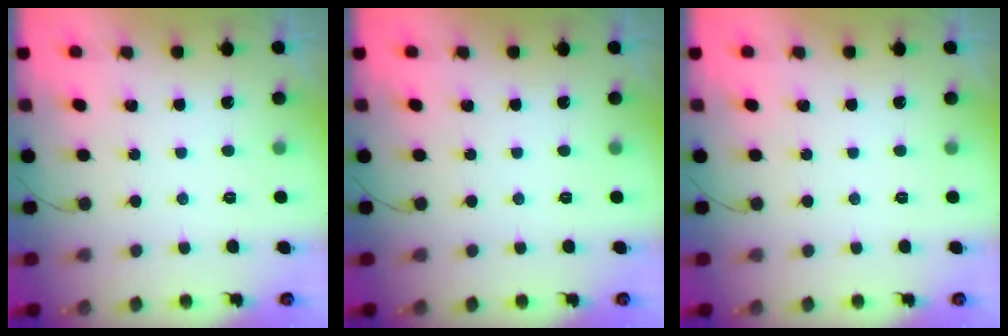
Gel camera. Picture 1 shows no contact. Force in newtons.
{"total": 0.0}
{"total": 0.0}